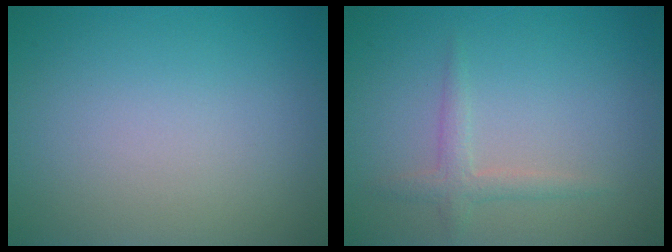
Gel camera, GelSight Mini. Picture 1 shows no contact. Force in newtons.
{"total": 1.7, "press": 1.7, "slide": 0.1}